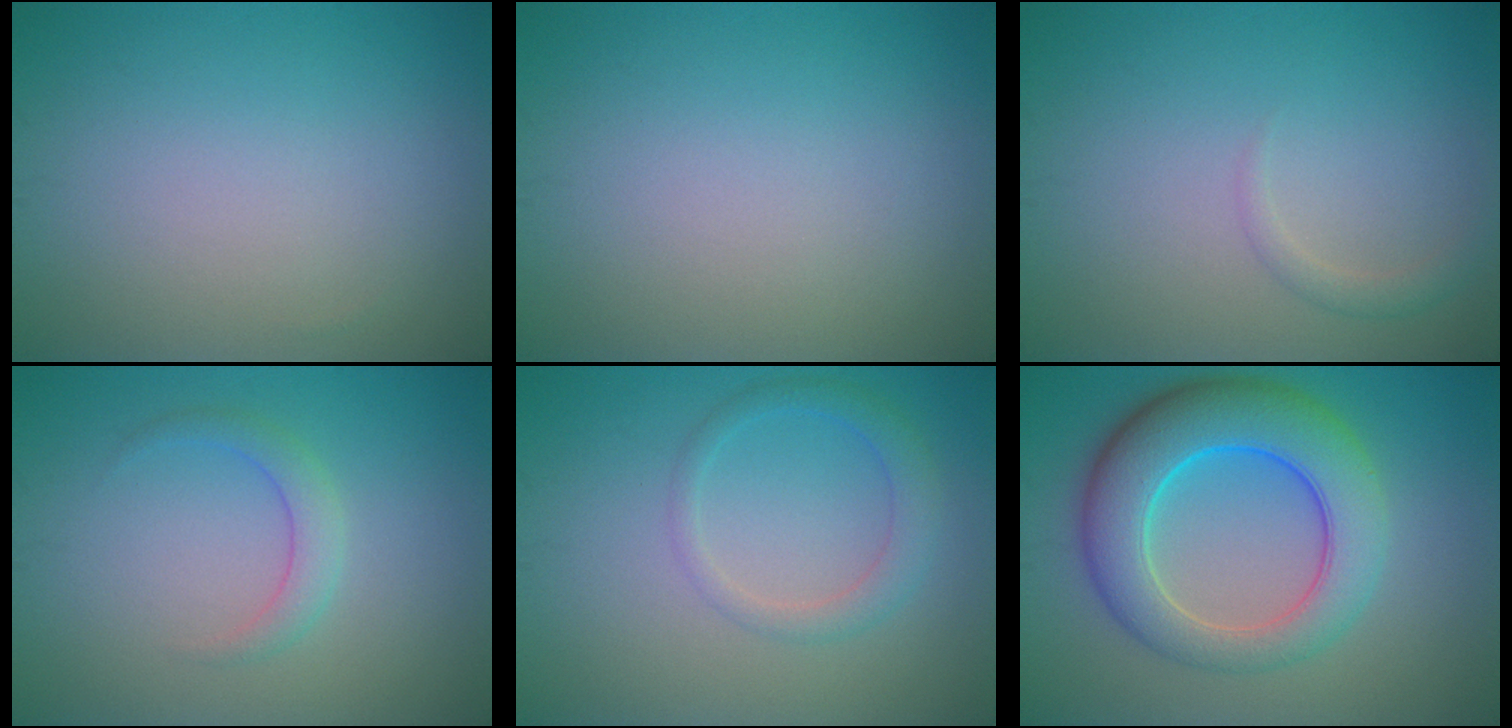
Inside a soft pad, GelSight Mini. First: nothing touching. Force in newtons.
{"total": 0.0}
{"total": 1.2, "press": 1.2, "slide": 0.1}
{"total": 1.9, "press": 1.9, "slide": 0.1}
{"total": 2.3, "press": 2.3, "slide": 0.1}
{"total": 8.9, "press": 8.9, "slide": 0.1}